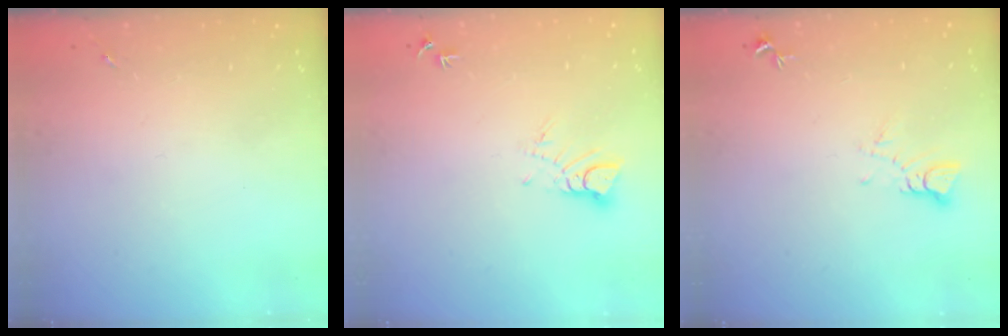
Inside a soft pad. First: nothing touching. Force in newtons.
{"total": 4.3, "press": 4.3, "slide": 0.4}
{"total": 3.5, "press": 3.4, "slide": 0.3}